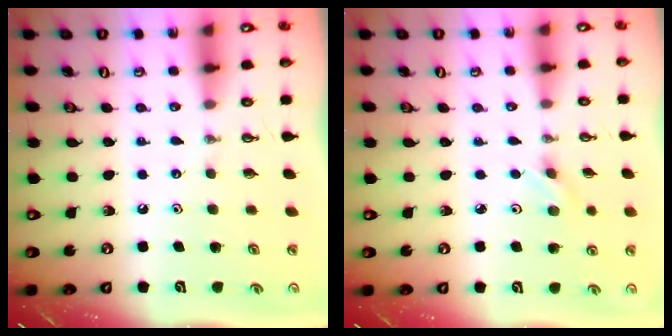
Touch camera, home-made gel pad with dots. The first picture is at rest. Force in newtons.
{"total": 2.9, "press": 2.6, "slide": 1.4}